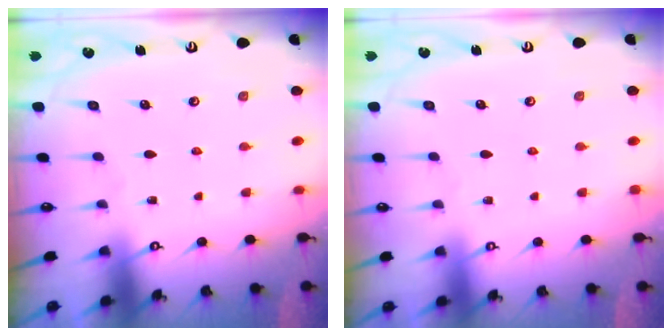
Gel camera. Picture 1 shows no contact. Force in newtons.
{"total": 4.0, "press": 4.0, "slide": 0.1}